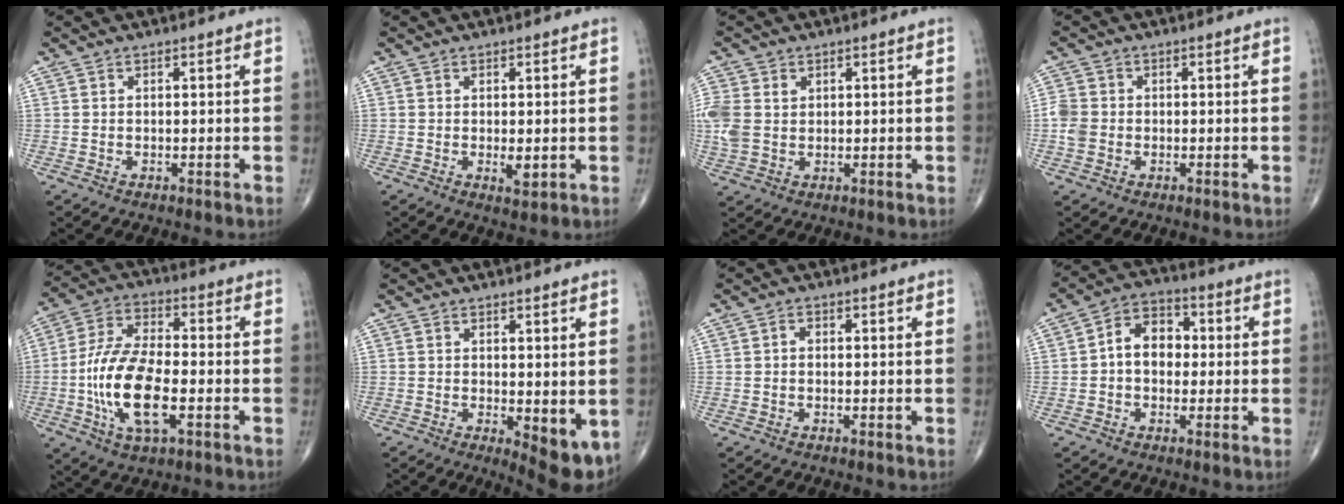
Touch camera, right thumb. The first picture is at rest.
{"total": 2.2, "force": [-0.2, 0.9, 2.0], "torque": [-0.032, -0.007, 0.000]}
{"total": 7.3, "force": [1.1, 5.6, 4.4], "torque": [-0.114, 0.007, 0.026]}
{"total": 3.8, "force": [-0.6, 3.2, 1.9], "torque": [-0.037, 0.005, -0.015]}
{"total": 15.6, "force": [-3.7, 6.8, 13.5], "torque": [-0.271, 0.017, -0.068]}
{"total": 6.9, "force": [-0.8, 2.6, 6.3], "torque": [-0.077, -0.019, -0.004]}
{"total": 1.2, "force": [-0.1, 0.9, 0.8], "torque": [-0.009, 0.005, -0.003]}
{"total": 8.6, "force": [0.3, 6.3, 5.8], "torque": [-0.072, 0.026, -0.007]}